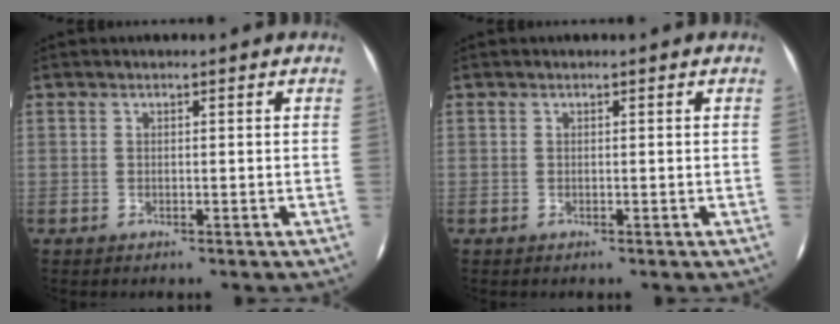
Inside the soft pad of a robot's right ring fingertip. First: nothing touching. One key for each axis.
{"total": 0.0}